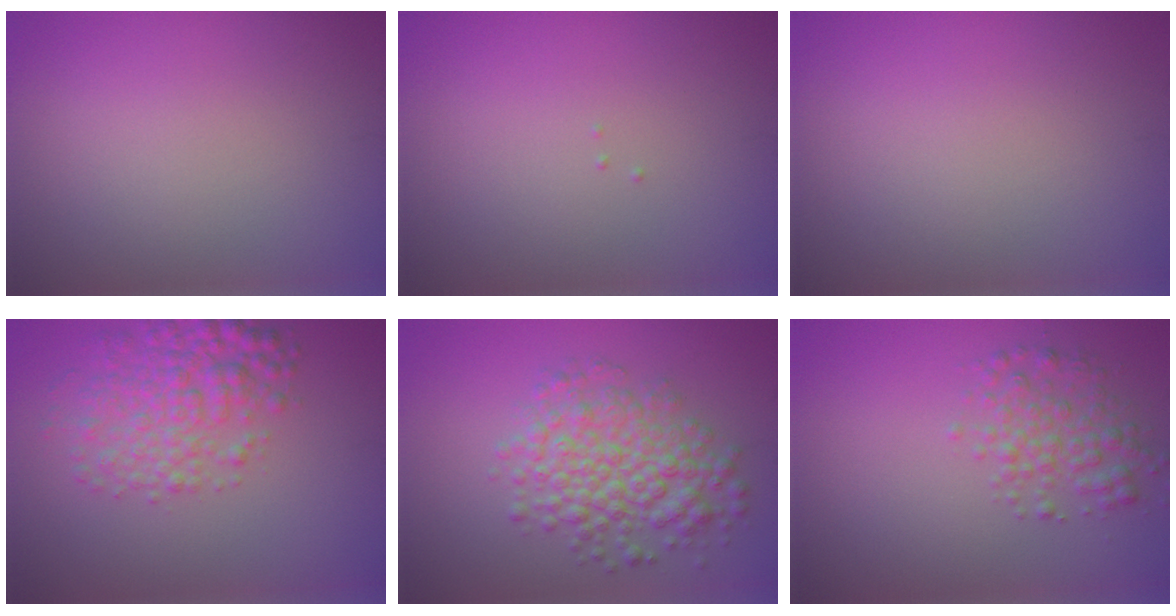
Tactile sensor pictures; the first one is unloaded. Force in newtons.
{"total": 0.0}
{"total": 0.0}
{"total": 4.8, "press": 4.8, "slide": 0.1}
{"total": 5.7, "press": 5.7, "slide": 0.1}
{"total": 2.9, "press": 2.9, "slide": 0.1}